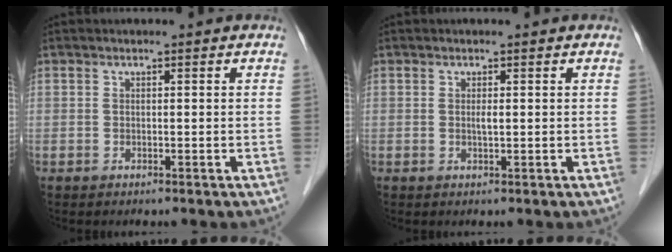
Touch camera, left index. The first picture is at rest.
{"total": 1.0, "force": [0.1, 0.2, 1.0], "torque": [-0.020, -0.002, 0.002]}